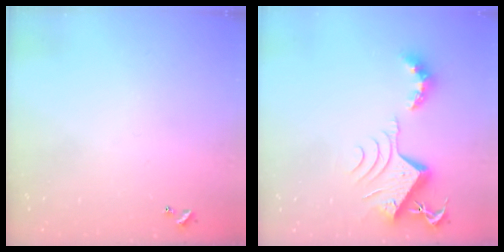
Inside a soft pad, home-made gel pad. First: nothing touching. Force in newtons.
{"total": 9.4, "press": 9.3, "slide": 1.0}